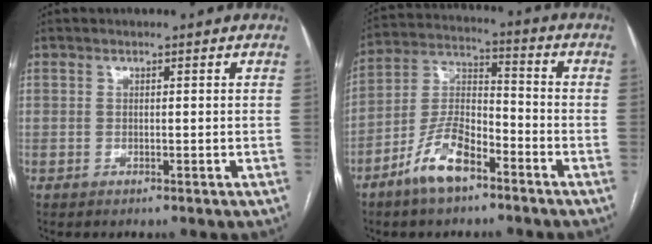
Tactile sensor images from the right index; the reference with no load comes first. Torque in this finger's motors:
{"motor_torque": [0.21, -0.50, -0.18, -0.07]}